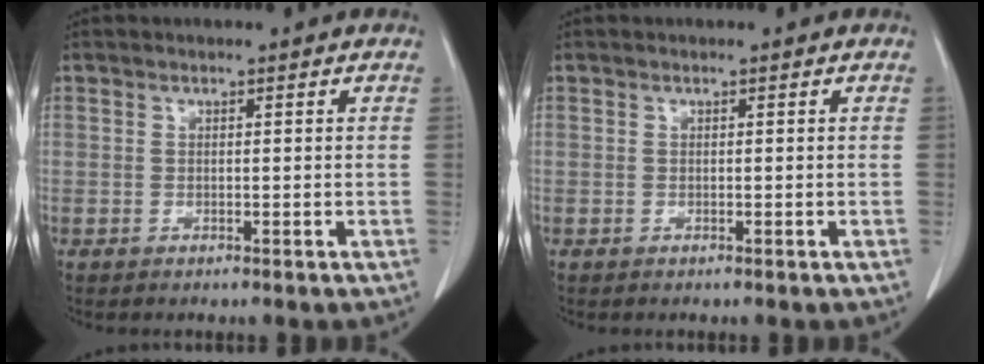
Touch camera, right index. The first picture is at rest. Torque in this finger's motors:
{"motor_torque": [0.00, 0.00, 0.00, 0.00]}